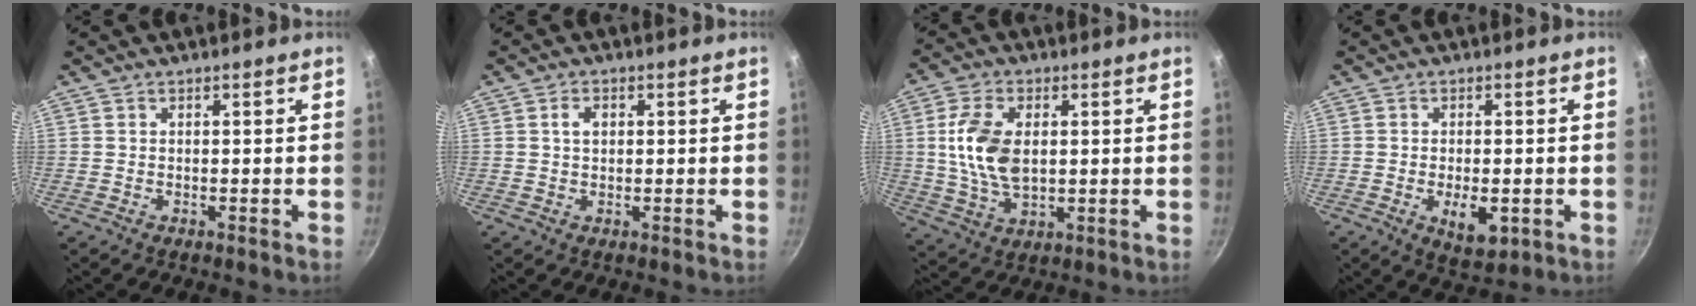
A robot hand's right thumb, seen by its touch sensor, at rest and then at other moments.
{"total": 2.3, "force": [0.5, 1.6, 1.6], "torque": [-0.019, 0.002, 0.009]}
{"total": 11.6, "force": [1.5, 6.8, 9.2], "torque": [-0.171, -0.005, 0.029]}
{"total": 6.7, "force": [-1.7, 3.4, 5.5], "torque": [-0.069, -0.004, -0.015]}